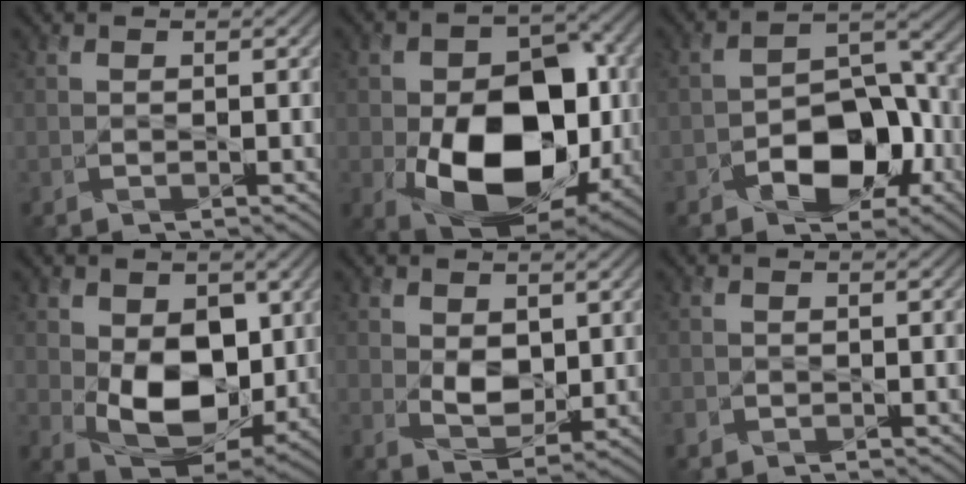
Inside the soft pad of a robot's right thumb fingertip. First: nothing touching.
{"total": 15.8, "force": [-3.3, 10.5, 11.4], "torque": [-0.170, -0.026, -0.055]}
{"total": 8.8, "force": [-3.8, 5.5, 5.8], "torque": [-0.083, 0.000, -0.069]}
{"total": 11.2, "force": [0.4, 7.6, 8.3], "torque": [-0.160, -0.015, 0.009]}
{"total": 4.3, "force": [1.1, 2.9, 3.0], "torque": [-0.063, -0.006, 0.024]}
{"total": 1.1, "force": [-0.7, 0.8, 0.1], "torque": [-0.006, -0.003, -0.015]}